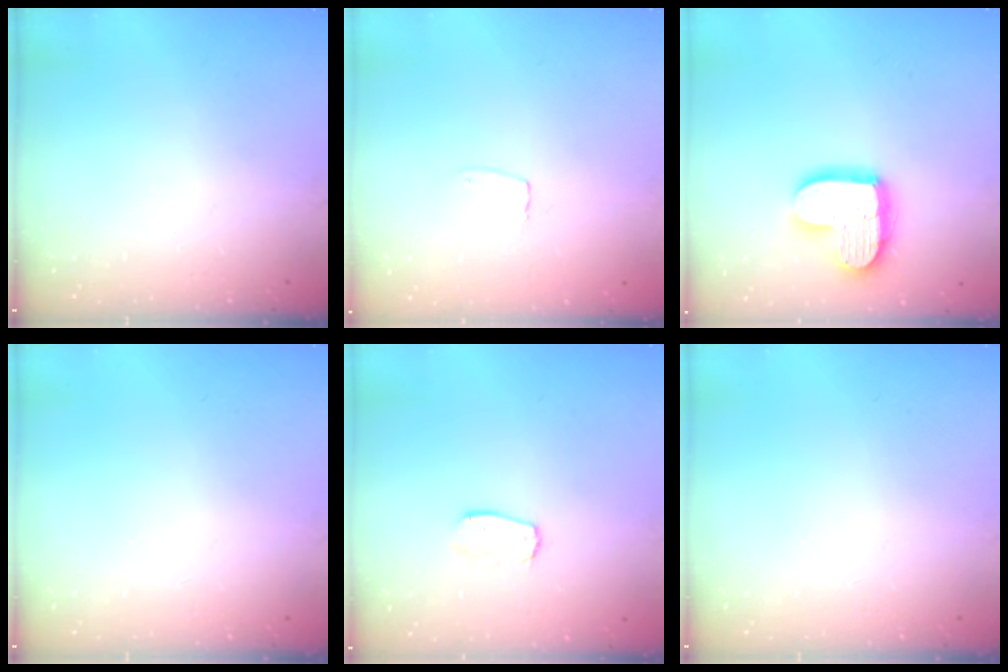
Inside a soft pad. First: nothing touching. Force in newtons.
{"total": 3.5, "press": 3.5, "slide": 0.3}
{"total": 14.5, "press": 14.4, "slide": 1.3}
{"total": 0.0}
{"total": 5.8, "press": 5.8, "slide": 0.4}
{"total": 0.0}